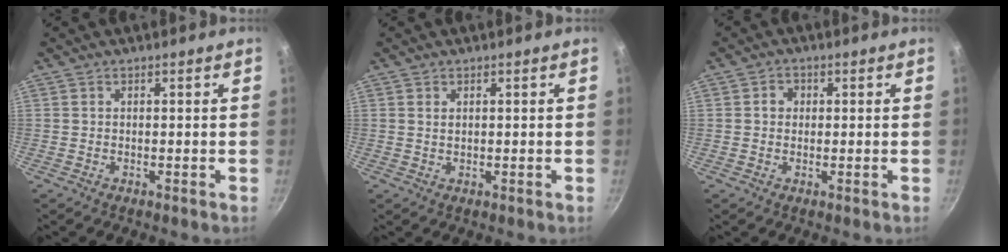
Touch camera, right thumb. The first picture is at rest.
{"total": 1.3, "force": [0.5, 0.8, 0.8], "torque": [-0.014, 0.001, 0.009]}
{"total": 2.3, "force": [0.3, 2.0, 1.0], "torque": [-0.003, 0.005, 0.000]}